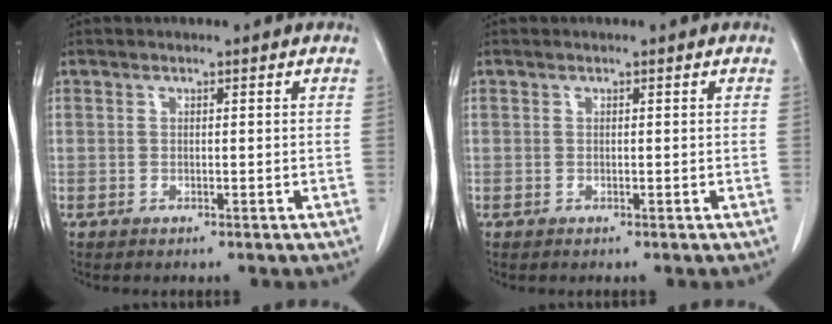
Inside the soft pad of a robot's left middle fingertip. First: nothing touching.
{"total": 0.0}